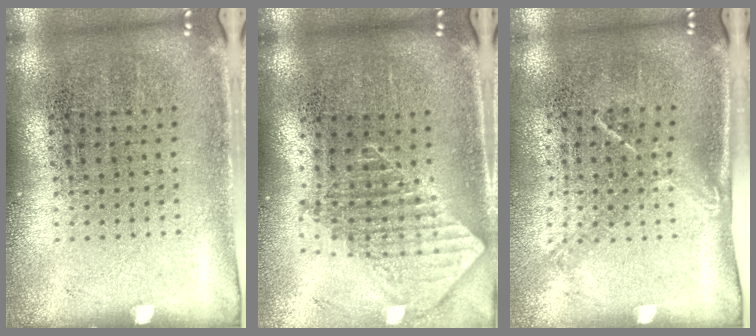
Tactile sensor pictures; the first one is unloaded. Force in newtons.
{"total": 1.9, "press": 1.5, "slide": 1.2}
{"total": 1.4, "press": 1.0, "slide": 1.0}